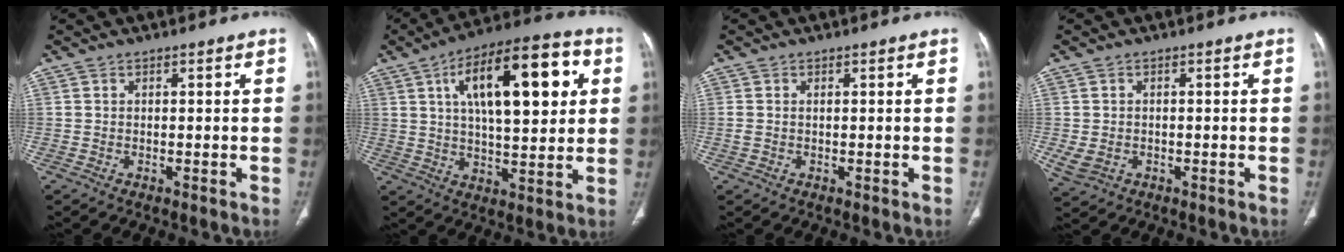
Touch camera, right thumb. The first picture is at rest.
{"total": 21.3, "force": [6.4, 8.5, 18.4], "torque": [-0.261, 0.004, 0.094]}
{"total": 1.3, "force": [0.2, 0.8, 1.0], "torque": [-0.036, 0.010, 0.009]}
{"total": 3.7, "force": [-0.7, 2.9, 2.1], "torque": [-0.047, 0.001, -0.002]}